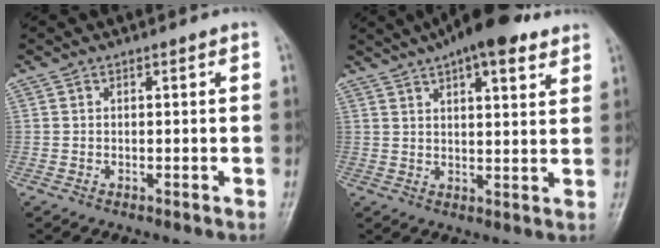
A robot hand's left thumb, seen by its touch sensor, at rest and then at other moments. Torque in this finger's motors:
{"motor_torque": [0.37, 0.08, 0.55, -0.10, 0.12]}